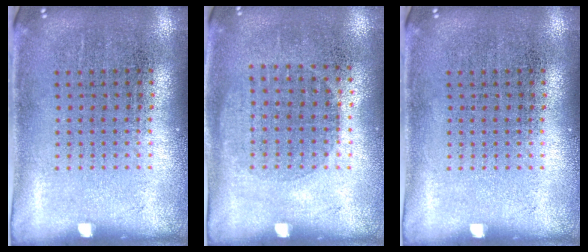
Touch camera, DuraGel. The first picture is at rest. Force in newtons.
{"total": 1.0, "press": 0.9, "slide": 0.4}
{"total": 0.0}